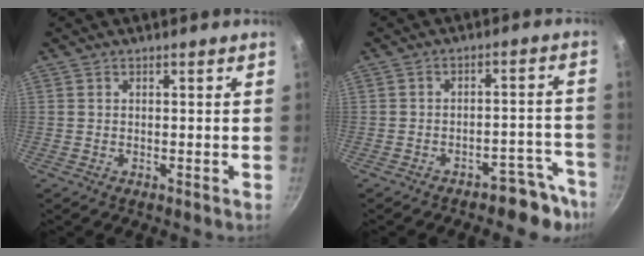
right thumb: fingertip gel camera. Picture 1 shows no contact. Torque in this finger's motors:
{"motor_torque": [-0.11, -0.01, -0.11, -0.04, 0.02]}